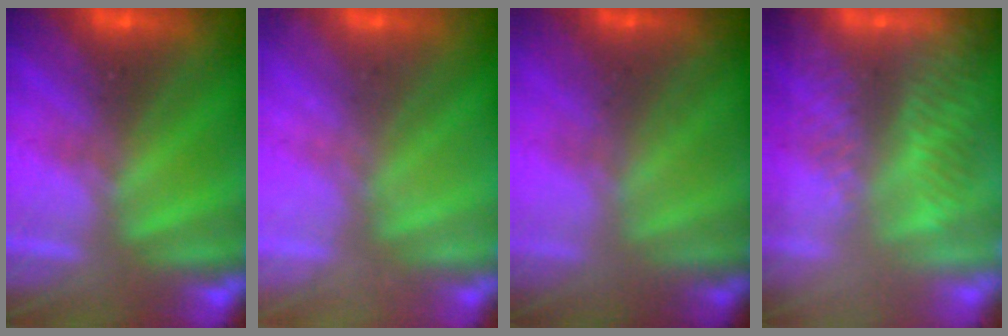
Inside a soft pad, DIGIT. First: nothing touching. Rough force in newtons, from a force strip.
{"total": 2.1}
{"total": 1.7}
{"total": 8.6}